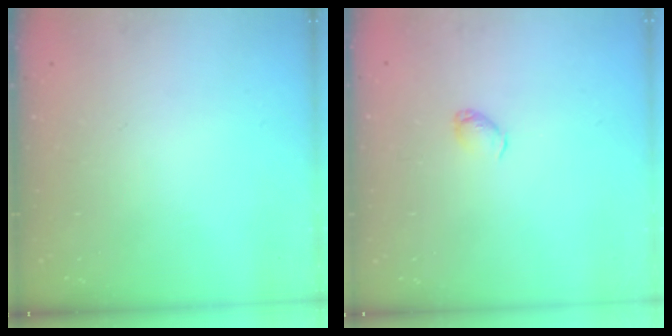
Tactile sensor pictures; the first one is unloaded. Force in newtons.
{"total": 2.9, "press": 2.9, "slide": 0.5}